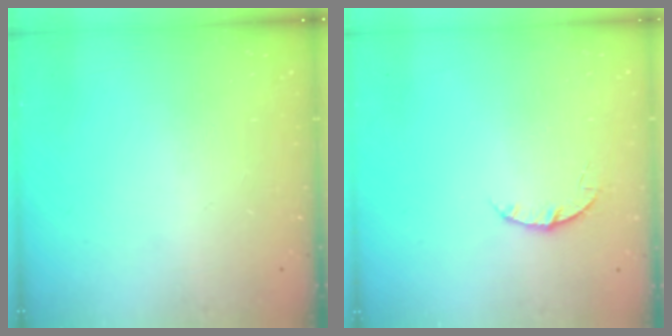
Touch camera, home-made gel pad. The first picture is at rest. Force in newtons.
{"total": 3.5, "press": 3.4, "slide": 0.4}